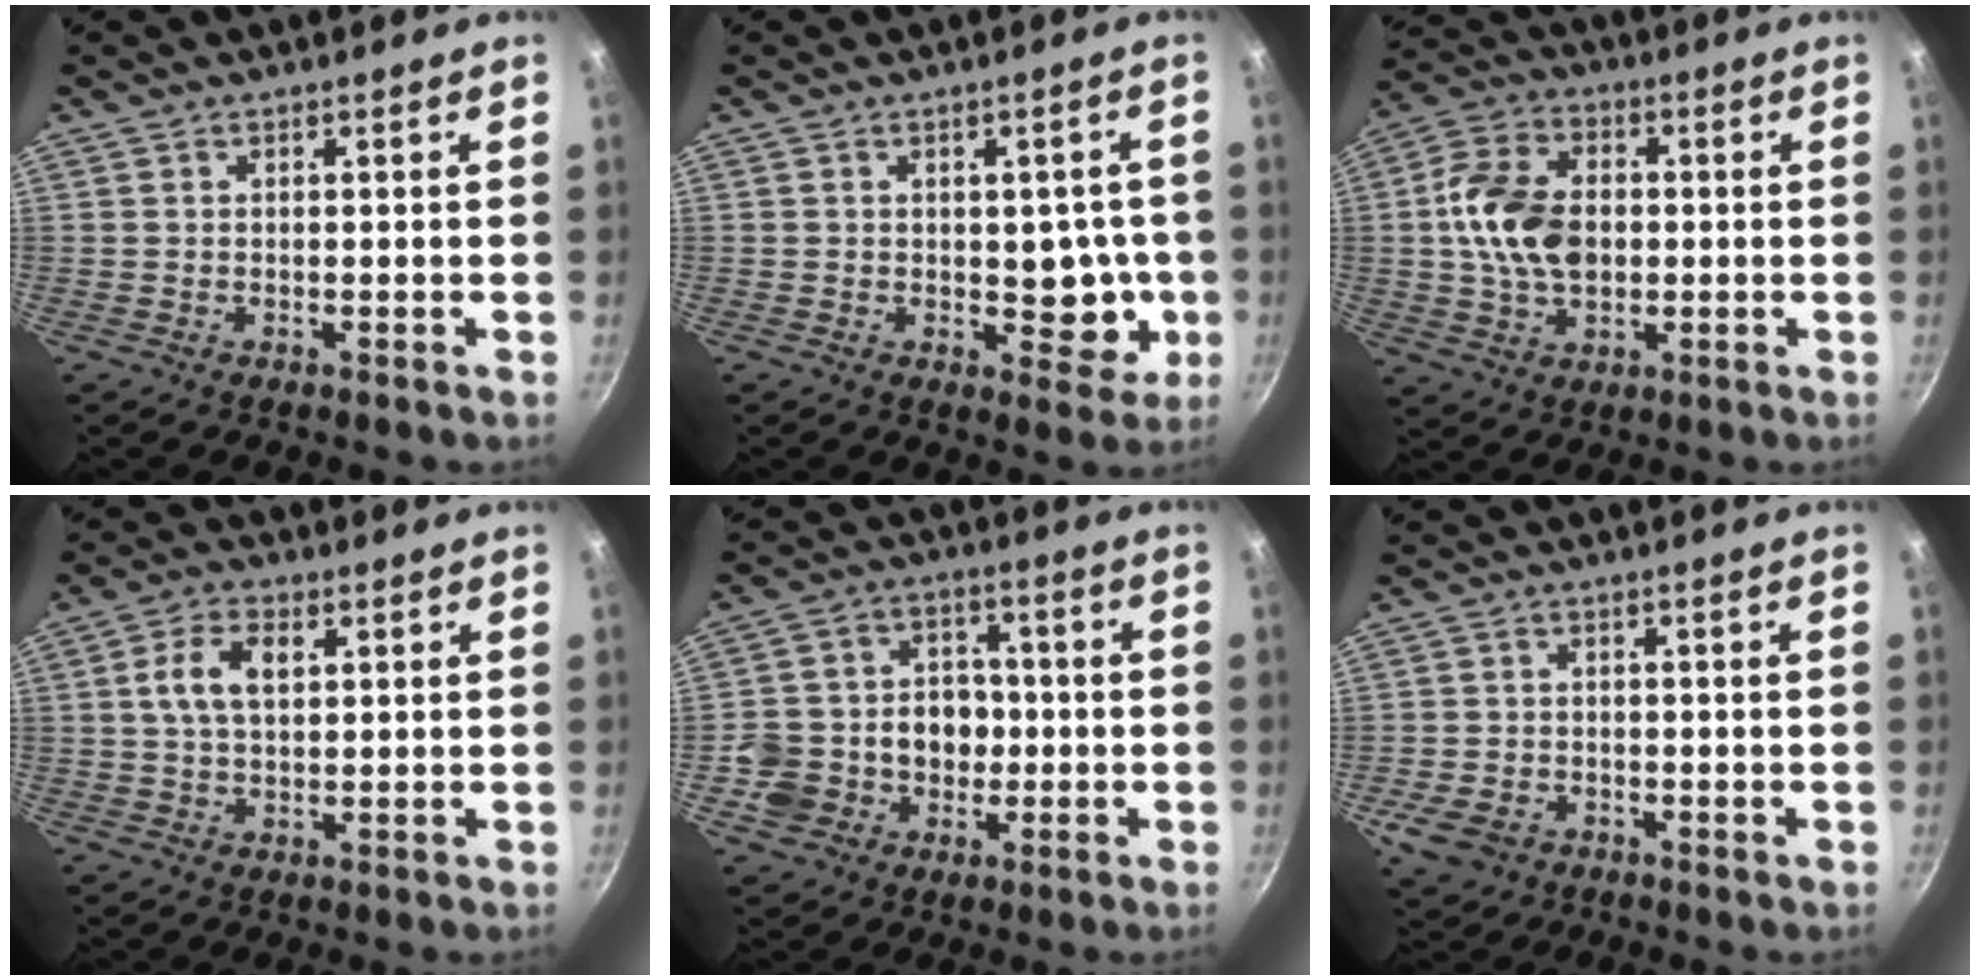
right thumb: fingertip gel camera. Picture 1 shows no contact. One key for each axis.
{"total": 7.6, "fx": -0.6, "fy": 5.0, "fz": 5.6, "tx": -0.021, "ty": 0.005, "tz": 0.000}
{"total": 13.7, "fx": 0.3, "fy": 9.4, "fz": 10.0, "tx": -0.164, "ty": 0.015, "tz": -0.005}
{"total": 7.1, "fx": 1.8, "fy": 4.2, "fz": 5.5, "tx": -0.093, "ty": 0.006, "tz": 0.028}
{"total": 11.8, "fx": -2.3, "fy": 10.4, "fz": 4.9, "tx": -0.057, "ty": 0.035, "tz": -0.039}
{"total": 5.7, "fx": -2.3, "fy": 4.3, "fz": 3.0, "tx": -0.059, "ty": 0.011, "tz": -0.040}